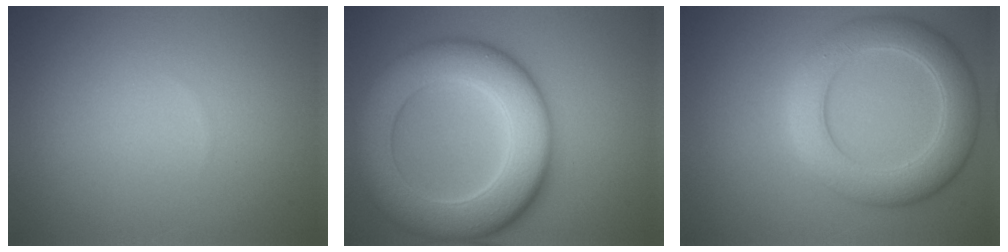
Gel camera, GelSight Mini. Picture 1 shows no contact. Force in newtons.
{"total": 10.6, "press": 10.5, "slide": 0.7}
{"total": 5.9, "press": 5.9, "slide": 0.3}